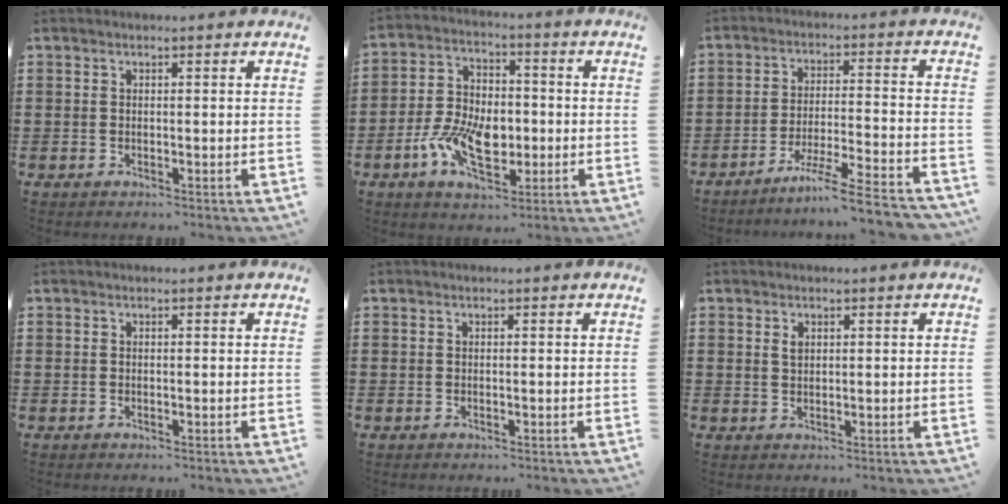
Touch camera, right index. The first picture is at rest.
{"total": 9.8, "force": [-2.7, 6.1, 7.2], "torque": [-0.149, 0.006, -0.052]}
{"total": 7.6, "force": [-6.5, -0.5, 4.0], "torque": [-0.076, -0.011, -0.126]}
{"total": 0.0}
{"total": 0.0}
{"total": 1.2, "force": [0.6, 0.7, 0.8], "torque": [-0.018, 0.004, 0.011]}